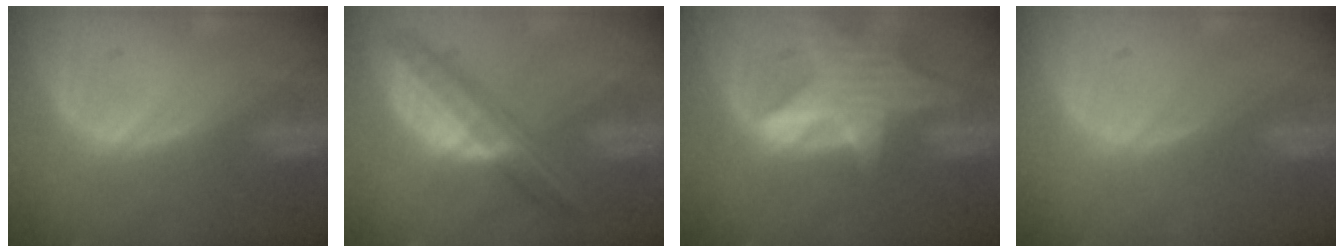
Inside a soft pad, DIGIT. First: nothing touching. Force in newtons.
{"total": 7.9, "press": 6.6, "slide": 4.2}
{"total": 8.0, "press": 7.3, "slide": 3.3}
{"total": 0.0}